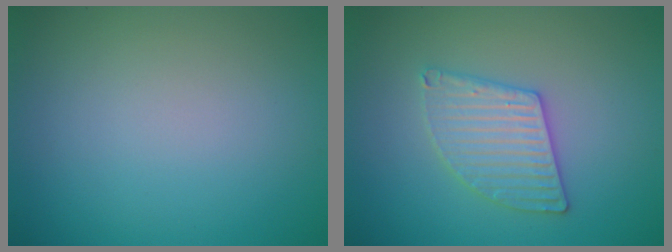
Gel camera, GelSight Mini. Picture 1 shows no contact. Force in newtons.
{"total": 3.0, "press": 3.0, "slide": 0.2}